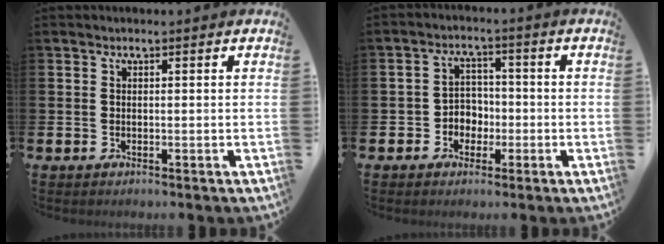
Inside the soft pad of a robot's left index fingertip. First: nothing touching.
{"total": 3.4, "force": [-1.2, 3.1, 0.9], "torque": [-0.023, 0.003, -0.032]}